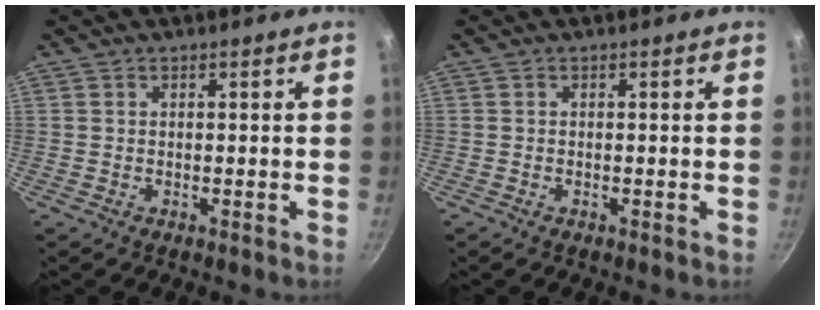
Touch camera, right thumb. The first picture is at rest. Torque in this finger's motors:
{"motor_torque": [0.82, -0.32, 0.00, -0.57, 0.02]}